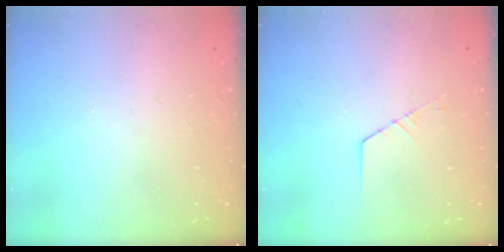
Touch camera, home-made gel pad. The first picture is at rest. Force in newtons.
{"total": 1.3, "press": 1.3, "slide": 0.1}